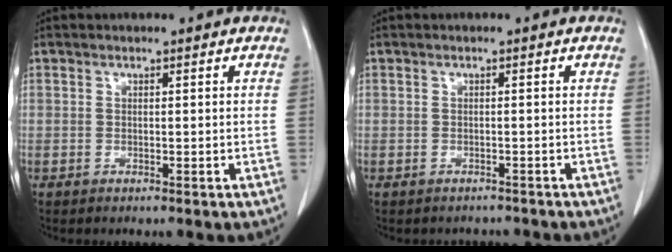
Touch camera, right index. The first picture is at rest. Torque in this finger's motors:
{"motor_torque": [-0.12, -0.09, -0.02, -0.02]}